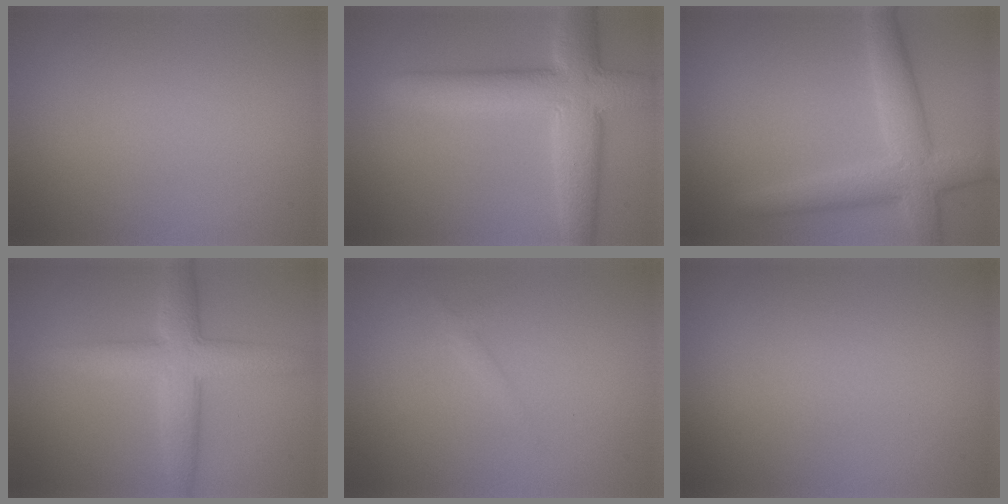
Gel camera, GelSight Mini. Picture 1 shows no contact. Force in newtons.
{"total": 7.8, "press": 7.8, "slide": 0.2}
{"total": 4.8, "press": 4.8, "slide": 0.2}
{"total": 5.4, "press": 5.4, "slide": 0.1}
{"total": 0.8, "press": 0.8, "slide": 0.1}
{"total": 0.0}